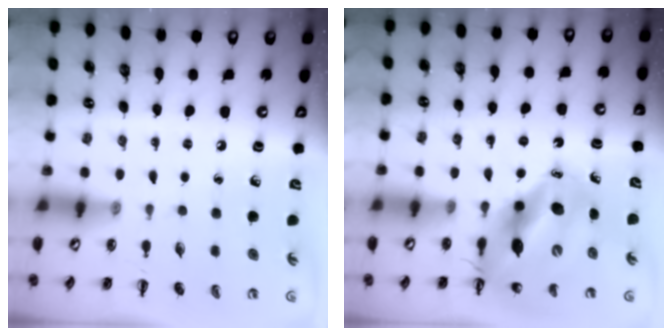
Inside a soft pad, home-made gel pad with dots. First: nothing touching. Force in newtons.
{"total": 14.3, "press": 13.7, "slide": 4.1}